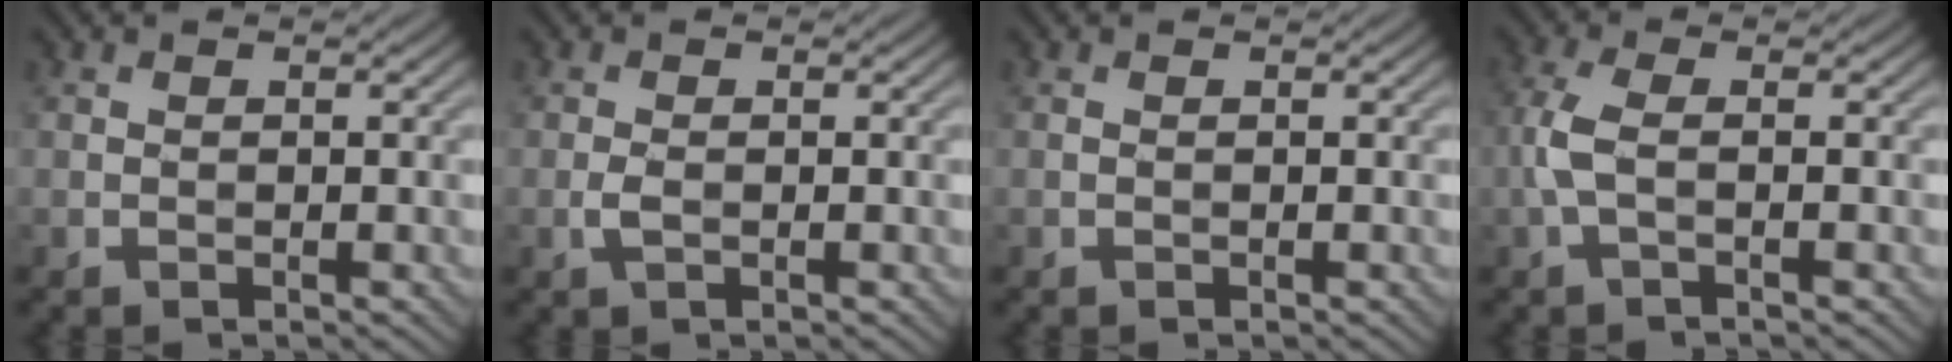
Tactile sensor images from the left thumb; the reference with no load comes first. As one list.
[{"total": 1.3, "force": [-0.4, 0.5, 1.2], "torque": [-0.030, 0.000, -0.010]}, {"total": 0.0}, {"total": 3.5, "force": [-0.6, 1.0, 3.3], "torque": [-0.085, 0.005, -0.020]}]